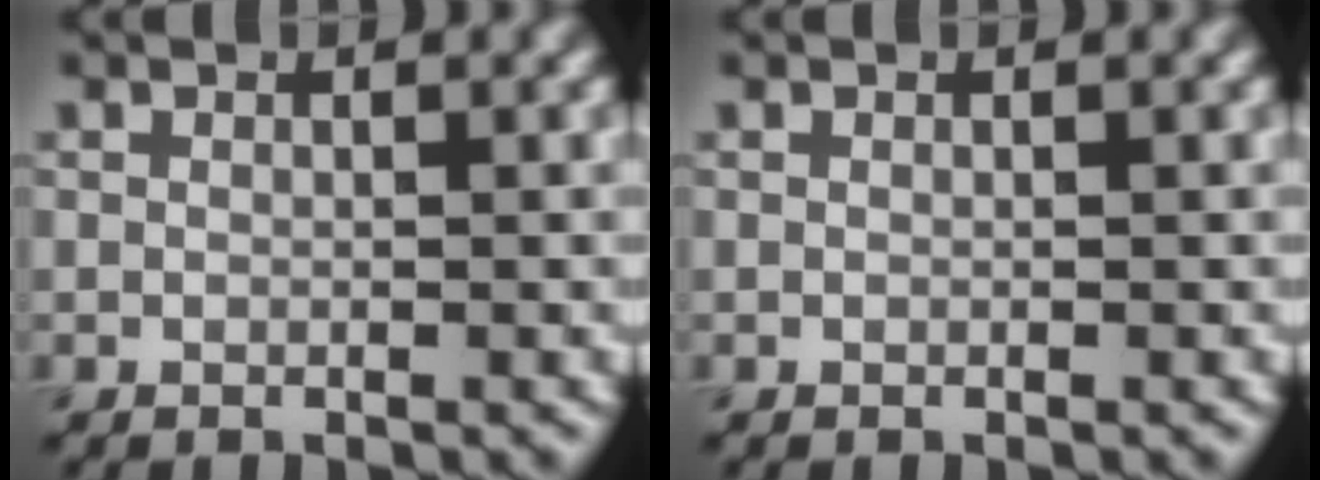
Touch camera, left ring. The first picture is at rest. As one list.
[{"total": 0.0}]